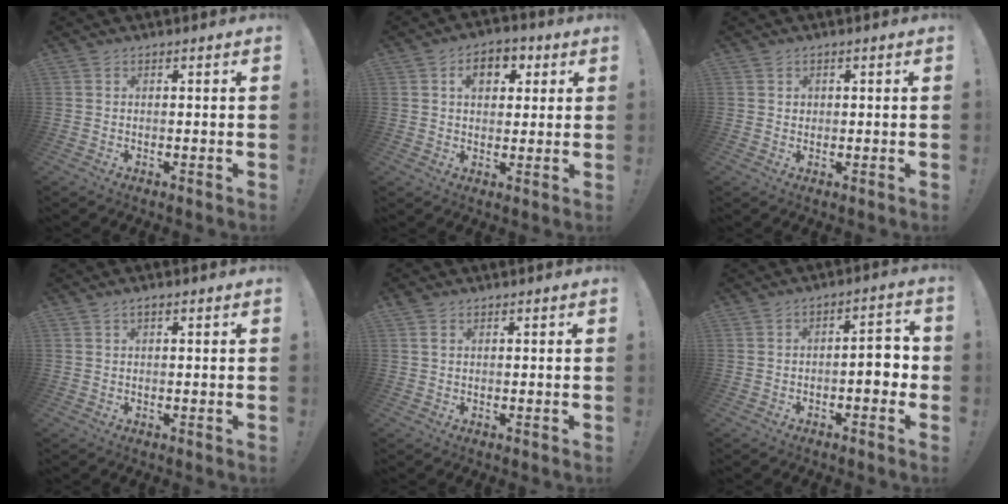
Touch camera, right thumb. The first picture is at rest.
{"total": 7.9, "force": [2.9, 5.7, 4.6], "torque": [-0.053, 0.000, 0.047]}
{"total": 1.3, "force": [0.5, 1.2, 0.3], "torque": [-0.001, 0.000, 0.008]}
{"total": 1.4, "force": [0.7, 0.4, 1.1], "torque": [-0.015, -0.002, 0.011]}
{"total": 1.4, "force": [0.8, 0.8, 0.8], "torque": [-0.010, -0.002, 0.013]}
{"total": 6.7, "force": [-1.3, 3.0, 5.8], "torque": [-0.081, 0.011, -0.023]}